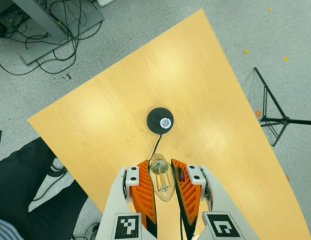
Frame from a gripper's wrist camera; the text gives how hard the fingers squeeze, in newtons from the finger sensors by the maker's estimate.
{"total": 24.0, "left": 26.6, "right": 21.4}